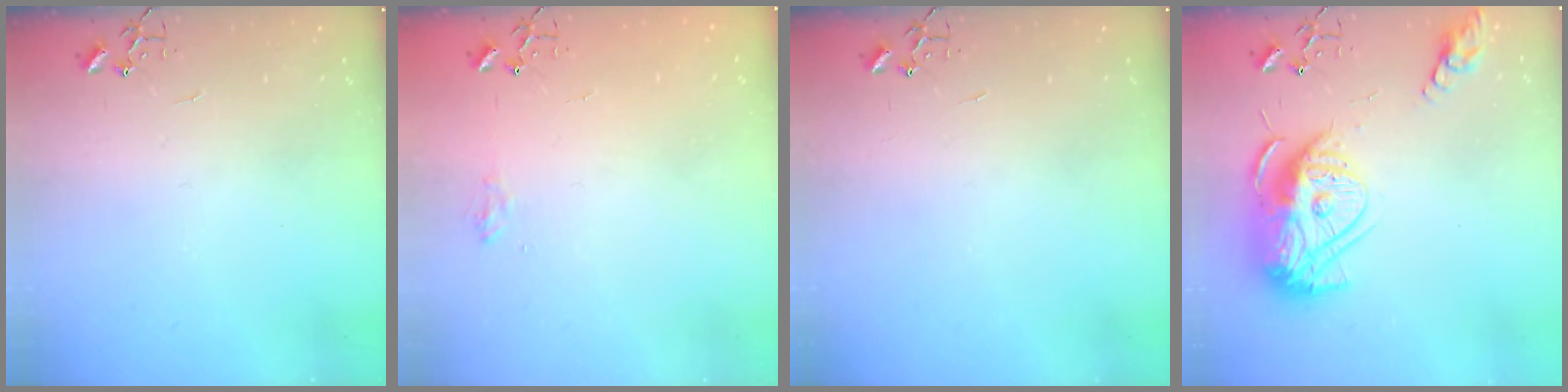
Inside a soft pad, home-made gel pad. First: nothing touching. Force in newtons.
{"total": 5.9, "press": 5.9, "slide": 0.7}
{"total": 0.0}
{"total": 16.7, "press": 16.6, "slide": 1.8}